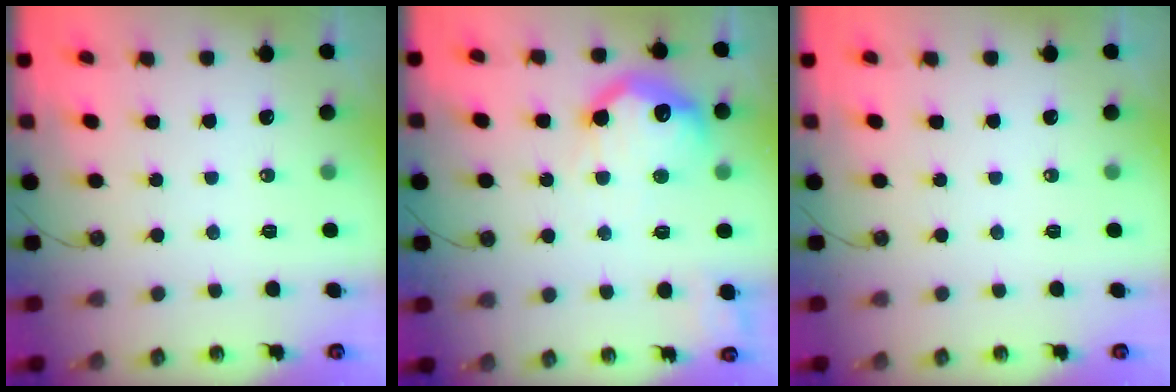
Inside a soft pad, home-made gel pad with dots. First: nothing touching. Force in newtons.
{"total": 16.0, "press": 16.0, "slide": 1.0}
{"total": 0.0}